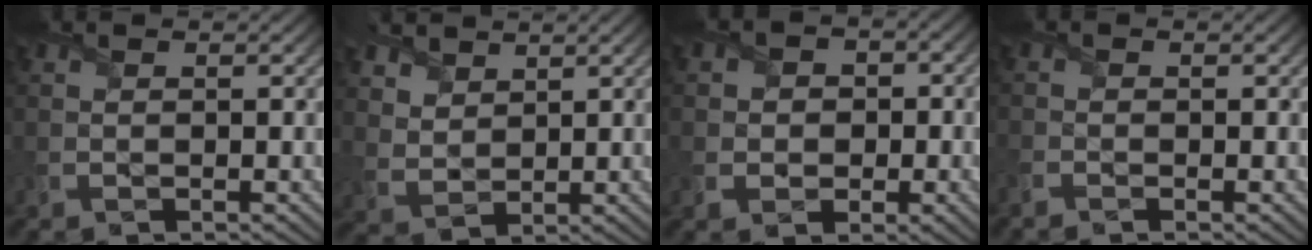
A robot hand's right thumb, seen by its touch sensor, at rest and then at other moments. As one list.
[{"total": 4.7, "force": [3.3, 2.7, 1.8], "torque": [-0.060, 0.001, 0.065]}, {"total": 4.1, "force": [-0.1, 3.8, 1.6], "torque": [-0.019, 0.012, -0.030]}, {"total": 1.5, "force": [-1.2, 0.6, 0.7], "torque": [-0.025, -0.005, -0.030]}]